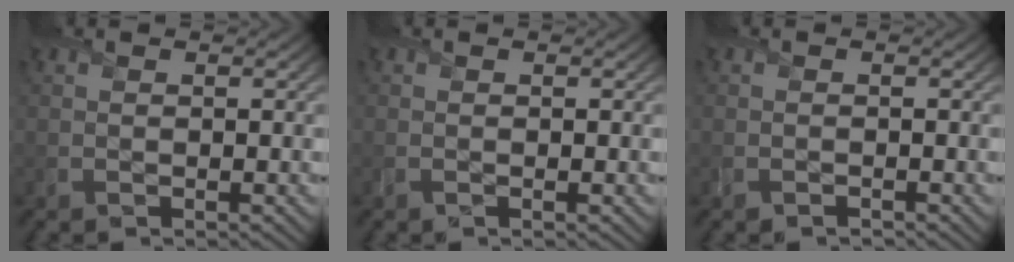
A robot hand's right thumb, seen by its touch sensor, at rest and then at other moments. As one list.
[{"total": 0.0}, {"total": 0.7, "force": [-0.6, 0.2, -0.3], "torque": [0.007, 0.000, -0.013]}]